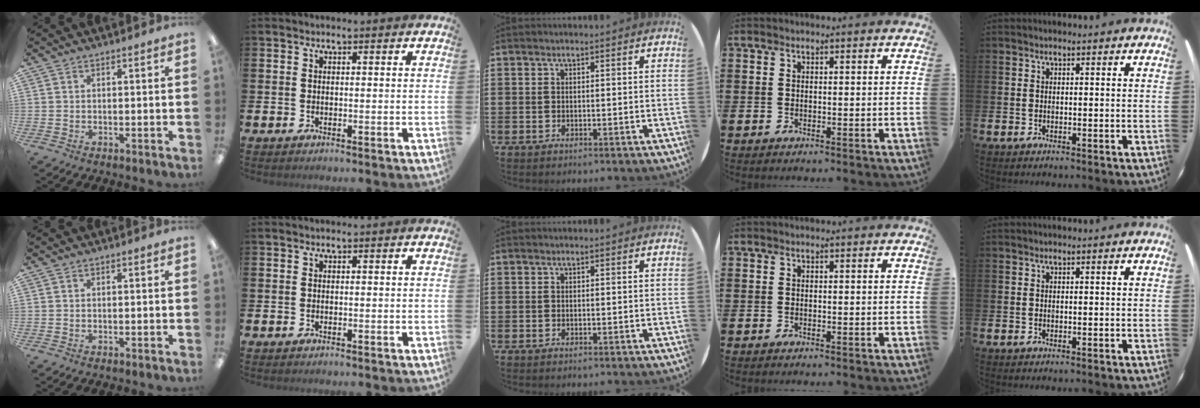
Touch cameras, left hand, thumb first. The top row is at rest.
{}